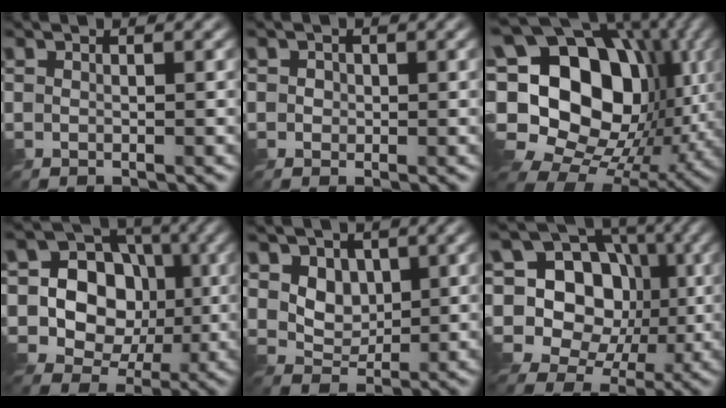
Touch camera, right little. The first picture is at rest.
{"total": 0.9, "force": [0.1, 0.9, 0.2], "torque": [-0.002, -0.003, 0.001]}
{"total": 20.4, "force": [1.0, 15.7, 13.1], "torque": [-0.266, 0.015, 0.021]}
{"total": 10.2, "force": [0.4, 8.9, 4.9], "torque": [-0.090, 0.026, -0.020]}
{"total": 3.4, "force": [1.0, 2.7, 1.8], "torque": [-0.042, -0.020, 0.021]}
{"total": 15.8, "force": [2.4, 13.1, 8.6], "torque": [-0.196, 0.063, 0.012]}